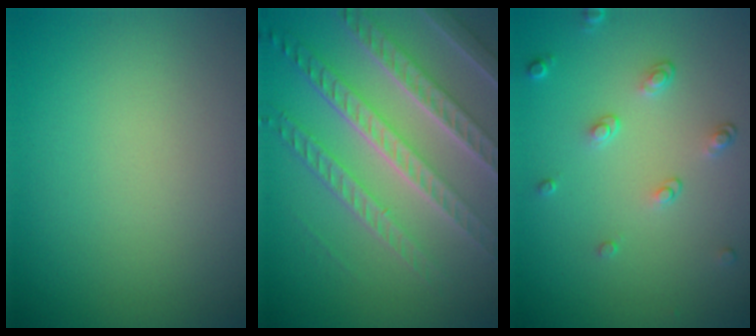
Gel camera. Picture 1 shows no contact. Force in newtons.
{"total": 7.7, "press": 5.4, "slide": 5.5}
{"total": 1.8, "press": 1.3, "slide": 1.2}